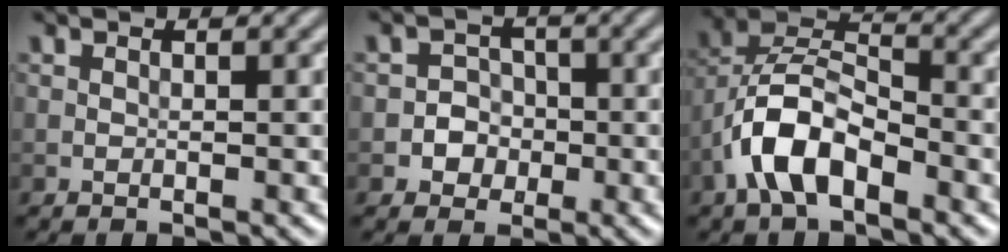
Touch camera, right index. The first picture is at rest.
{"total": 2.4, "force": [-0.7, 2.2, 0.6], "torque": [0.013, 0.001, -0.025]}
{"total": 6.4, "force": [-3.3, 3.0, 4.6], "torque": [-0.083, 0.013, -0.068]}